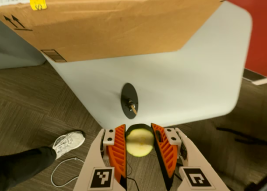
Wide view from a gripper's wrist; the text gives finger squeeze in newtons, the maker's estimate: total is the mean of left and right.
{"total": 12.1, "left": 12.1, "right": 12.0}